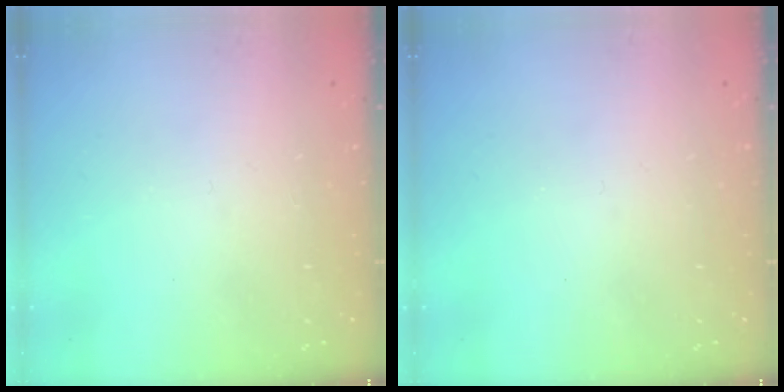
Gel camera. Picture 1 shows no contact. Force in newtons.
{"total": 0.0}